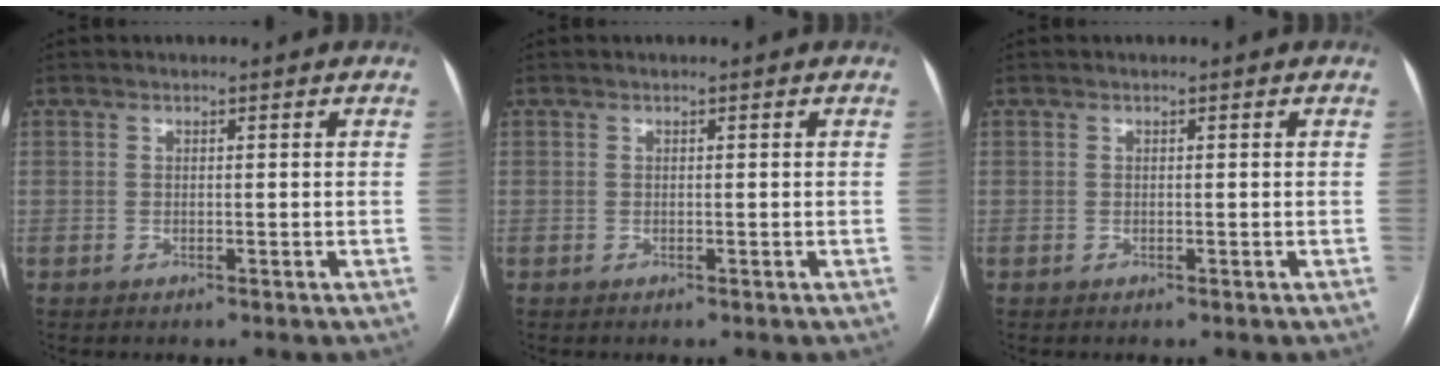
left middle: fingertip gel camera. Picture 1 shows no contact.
{"total": 0.0}
{"total": 0.0}